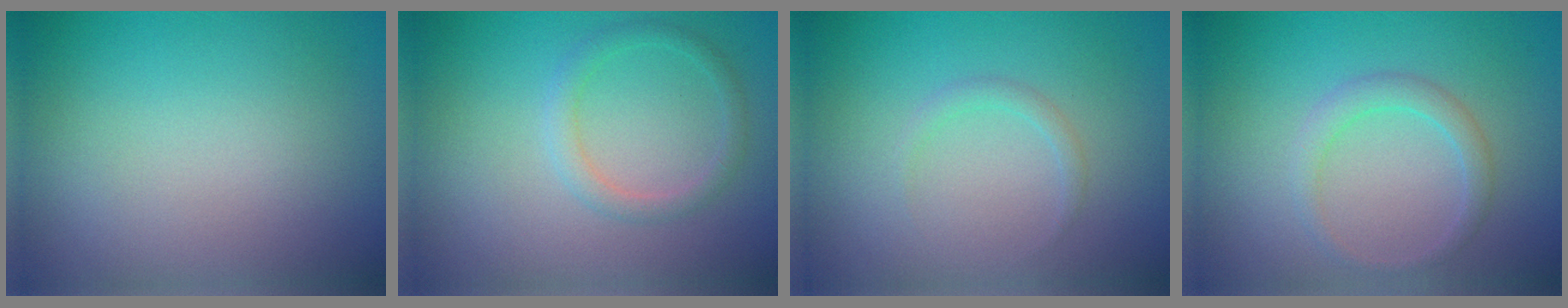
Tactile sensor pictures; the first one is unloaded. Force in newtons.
{"total": 1.7, "press": 1.7, "slide": 0.1}
{"total": 1.0, "press": 1.0, "slide": 0.0}
{"total": 1.9, "press": 1.9, "slide": 0.1}